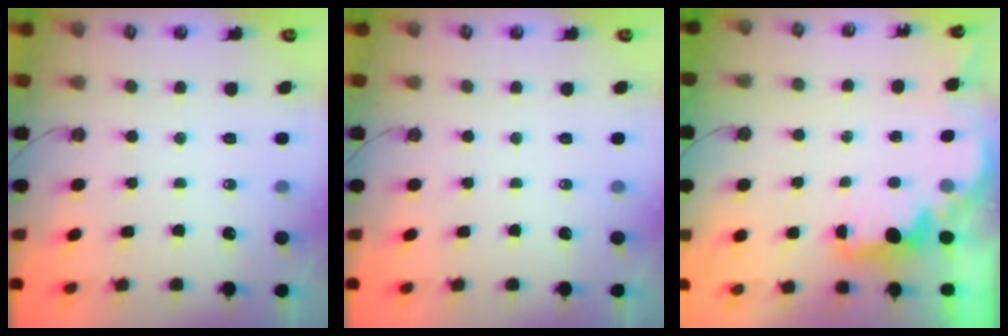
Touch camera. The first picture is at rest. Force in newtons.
{"total": 0.0}
{"total": 2.5, "press": 2.3, "slide": 0.8}